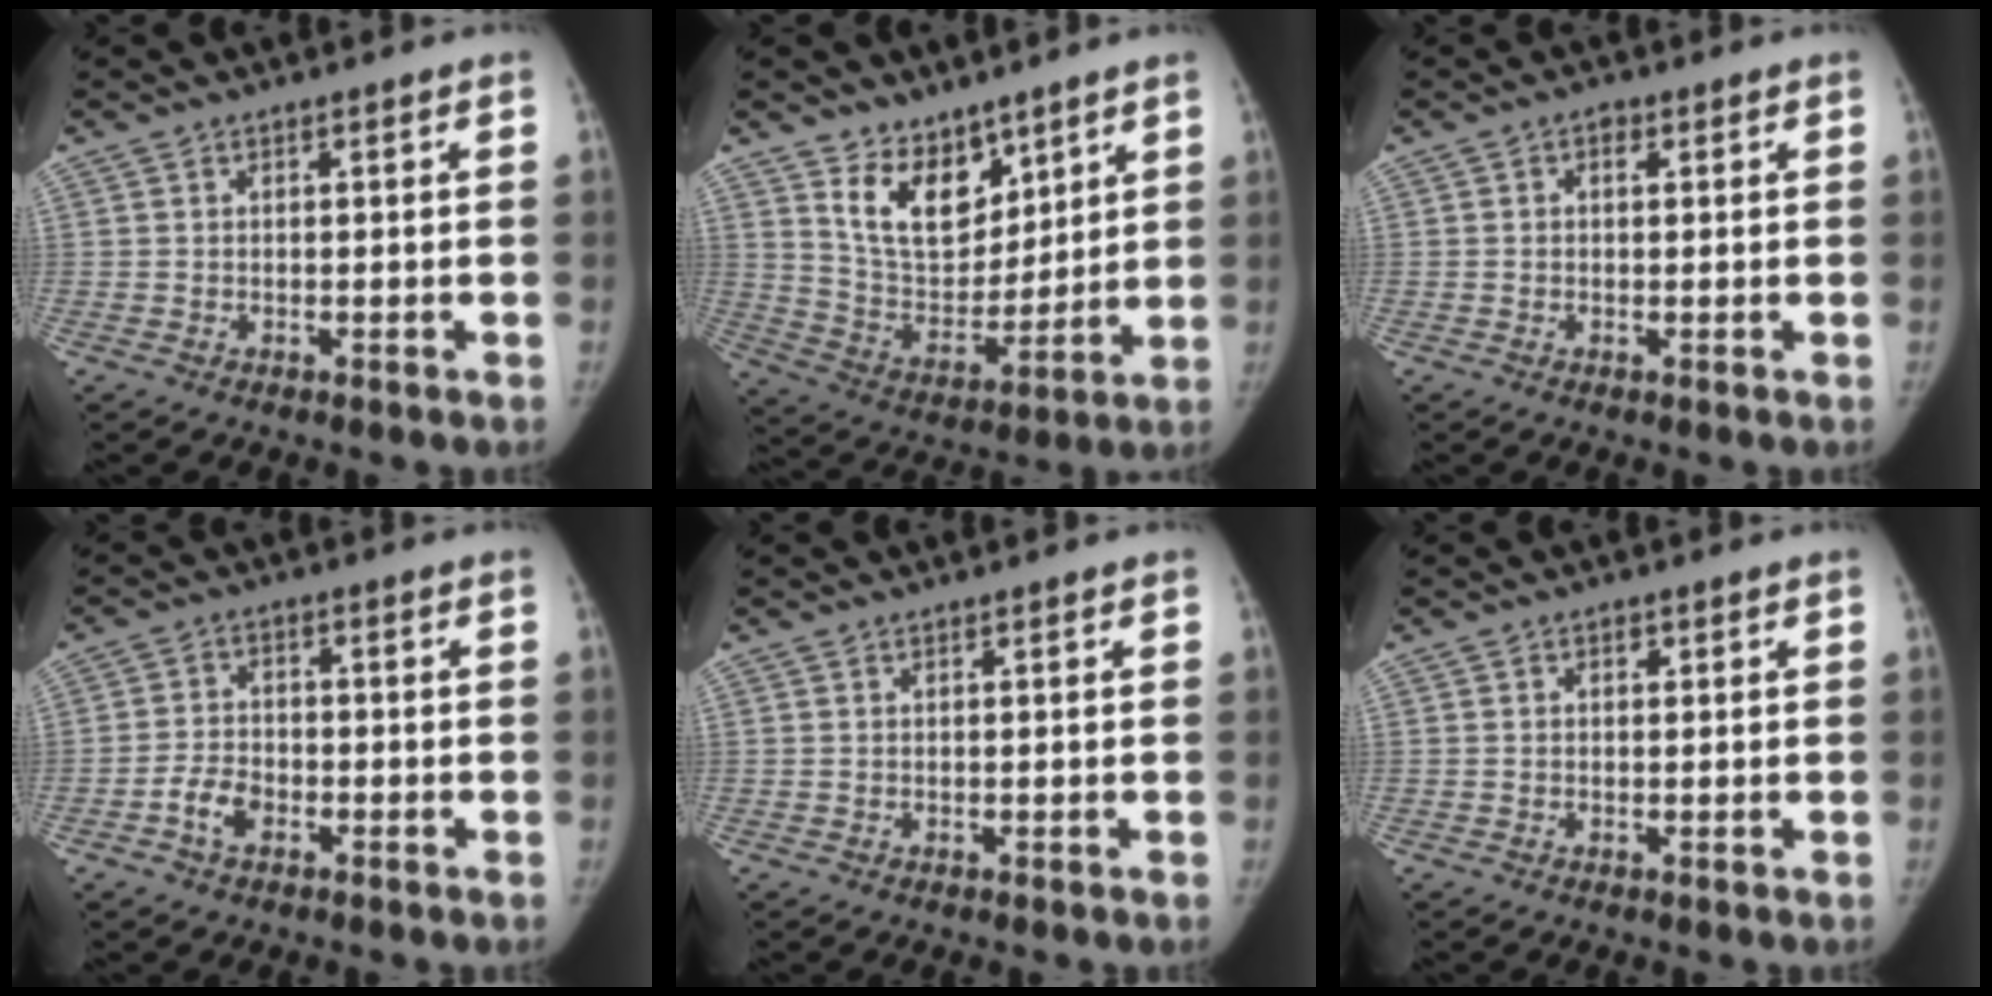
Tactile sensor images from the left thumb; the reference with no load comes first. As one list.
[{"total": 12.6, "force": [8.1, 7.4, 6.1], "torque": [-0.060, -0.067, 0.160]}, {"total": 1.6, "force": [0.4, 1.1, 1.0], "torque": [-0.010, 0.004, 0.002]}, {"total": 4.7, "force": [-2.4, 2.9, 2.7], "torque": [-0.047, 0.021, -0.049]}, {"total": 0.0}, {"total": 0.9, "force": [0.3, 0.6, 0.5], "torque": [-0.003, 0.001, 0.002]}]